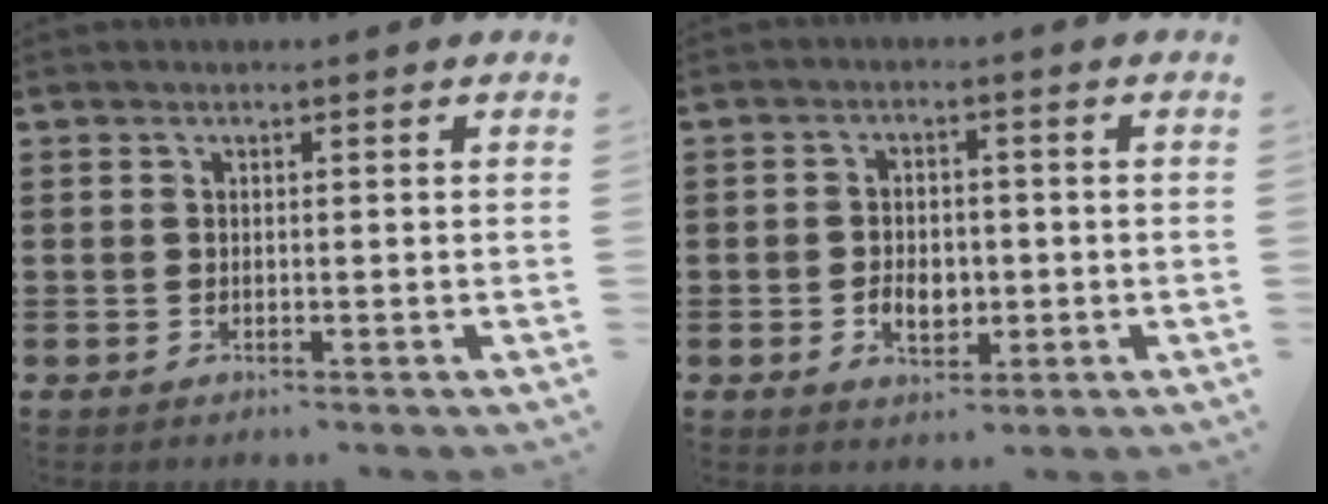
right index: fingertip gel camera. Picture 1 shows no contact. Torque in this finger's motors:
{"motor_torque": [1.49, 0.65, 0.37, 0.07]}